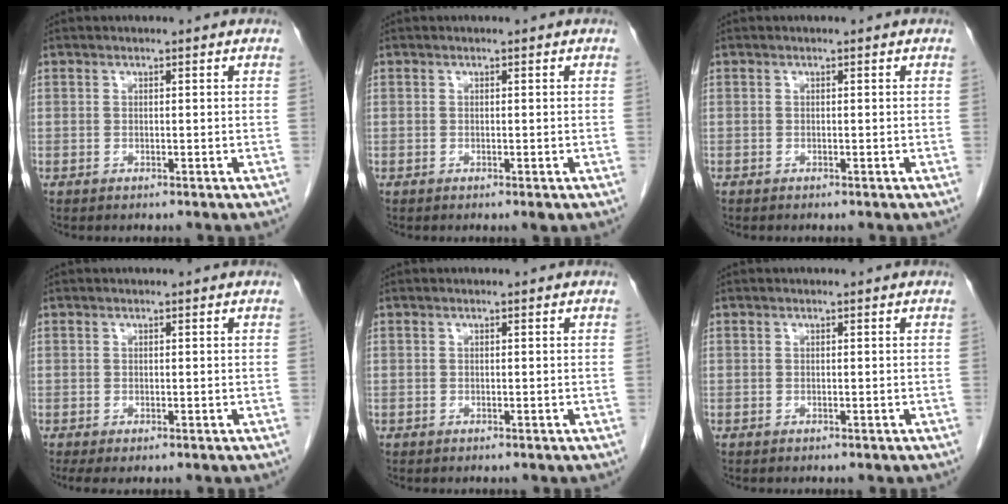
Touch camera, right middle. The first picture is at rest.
{"total": 0.6, "force": [-0.4, 0.2, 0.5], "torque": [-0.004, -0.001, -0.003]}
{"total": 0.0}
{"total": 1.7, "force": [-0.9, 0.7, 1.2], "torque": [-0.019, -0.006, -0.010]}
{"total": 0.0}
{"total": 0.0}